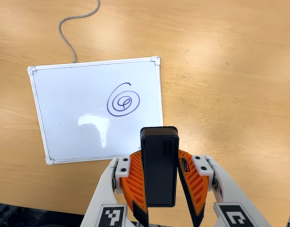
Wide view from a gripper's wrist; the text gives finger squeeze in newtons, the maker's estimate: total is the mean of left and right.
{"total": 7.9, "left": 6.2, "right": 9.6}